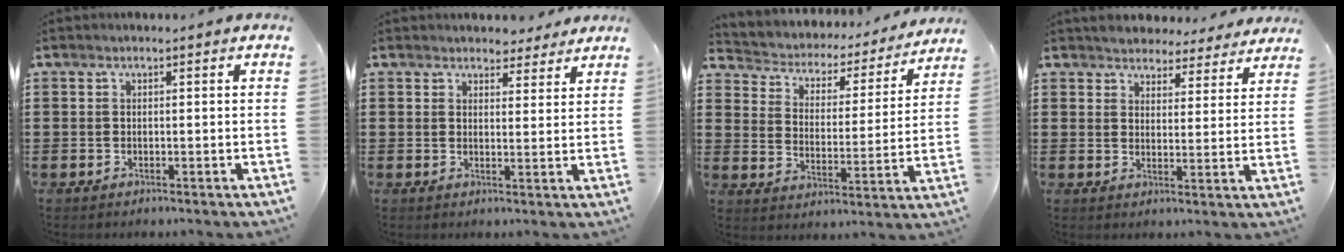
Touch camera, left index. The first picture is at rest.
{"total": 3.3, "force": [3.1, 1.0, 0.1], "torque": [-0.004, -0.009, 0.057]}
{"total": 2.7, "force": [2.4, 1.2, 0.0], "torque": [-0.023, -0.026, 0.029]}
{"total": 3.9, "force": [3.8, 0.5, -0.3], "torque": [-0.016, -0.017, 0.067]}